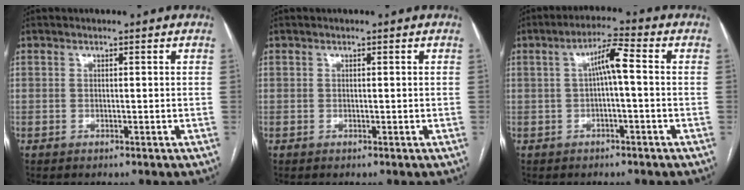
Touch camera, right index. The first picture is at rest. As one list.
[{"total": 0.0}, {"total": 5.0, "force": [0.3, 0.5, 5.0], "torque": [-0.084, 0.019, 0.004]}]